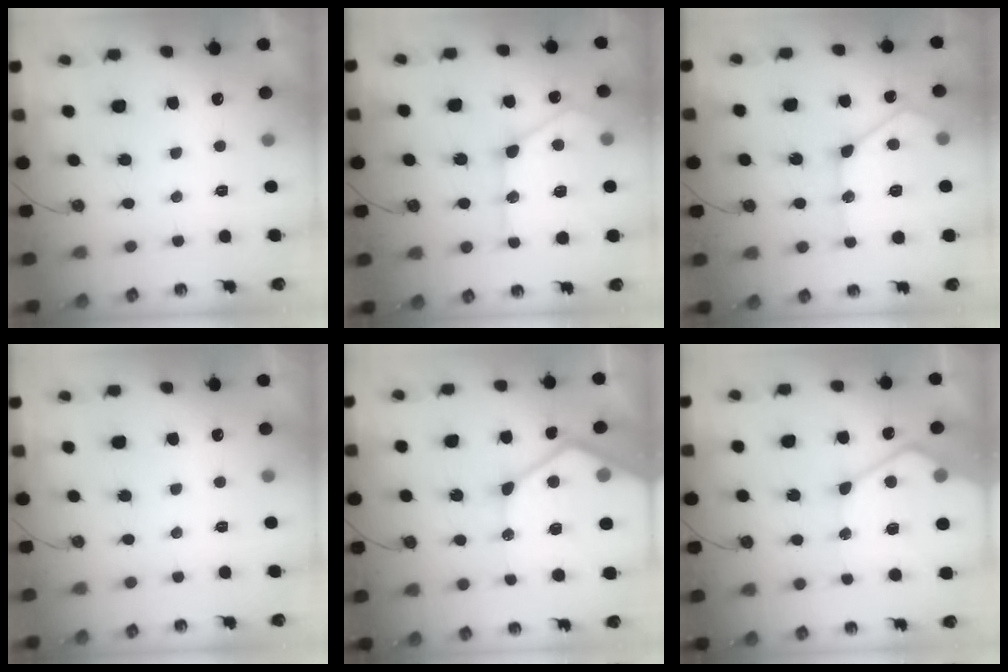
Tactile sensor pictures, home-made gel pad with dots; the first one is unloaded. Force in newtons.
{"total": 20.8, "press": 20.7, "slide": 2.1}
{"total": 19.5, "press": 19.4, "slide": 1.8}
{"total": 0.0}
{"total": 26.9, "press": 26.8, "slide": 2.9}
{"total": 19.6, "press": 19.5, "slide": 1.8}